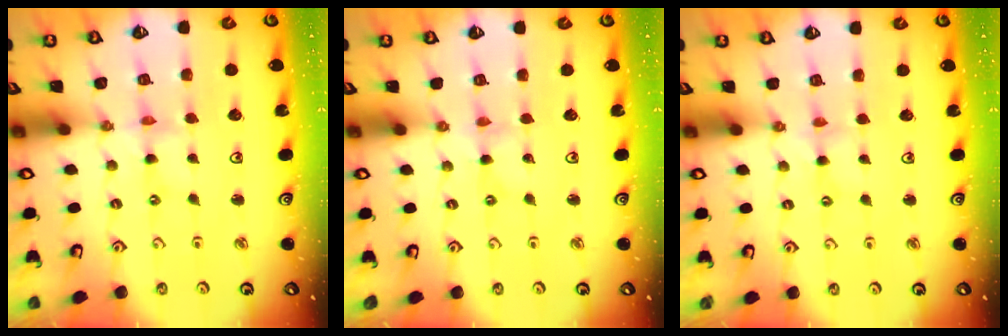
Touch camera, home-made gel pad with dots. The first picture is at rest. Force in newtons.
{"total": 0.0}
{"total": 1.8, "press": 1.8, "slide": 0.4}